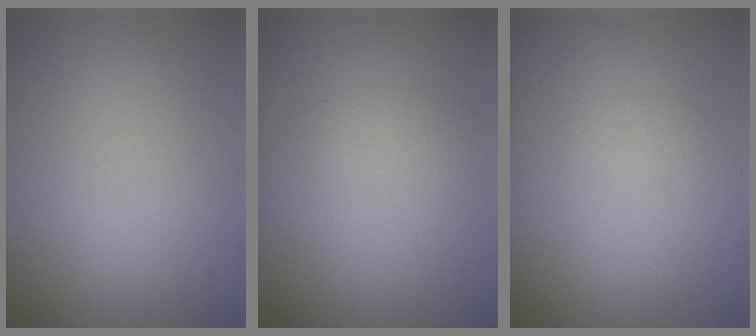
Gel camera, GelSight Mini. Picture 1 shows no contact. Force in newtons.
{"total": 1.3, "press": 1.3, "slide": 0.1}
{"total": 0.7, "press": 0.7, "slide": 0.0}